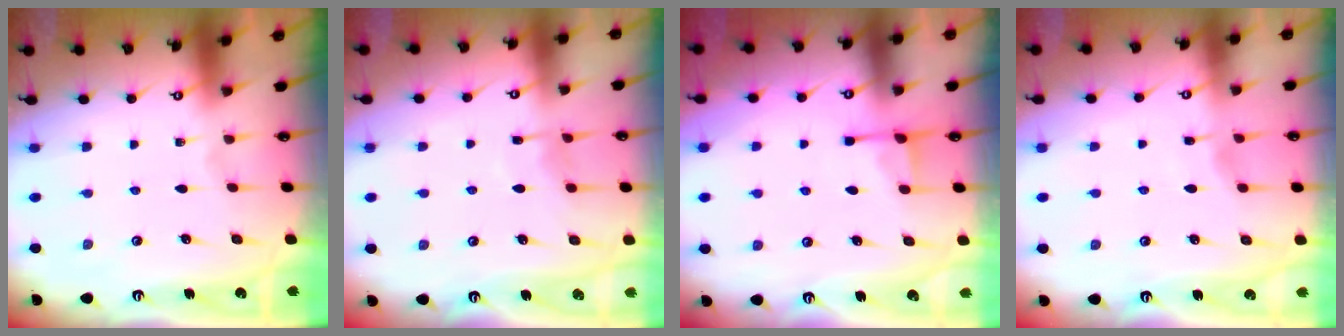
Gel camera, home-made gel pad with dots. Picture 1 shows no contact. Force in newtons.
{"total": 7.0, "press": 7.0, "slide": 0.7}
{"total": 3.6, "press": 3.5, "slide": 0.7}
{"total": 2.6, "press": 2.6, "slide": 0.3}